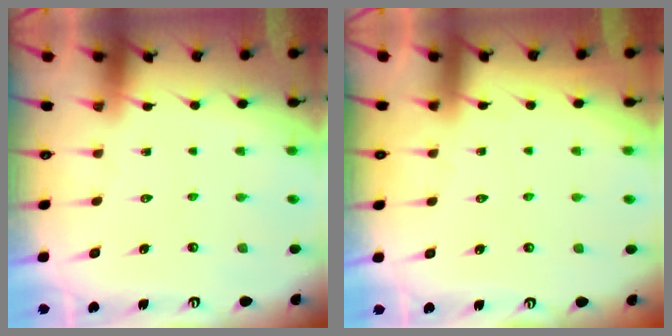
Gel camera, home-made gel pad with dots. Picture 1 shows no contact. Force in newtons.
{"total": 3.1, "press": 3.1, "slide": 0.4}